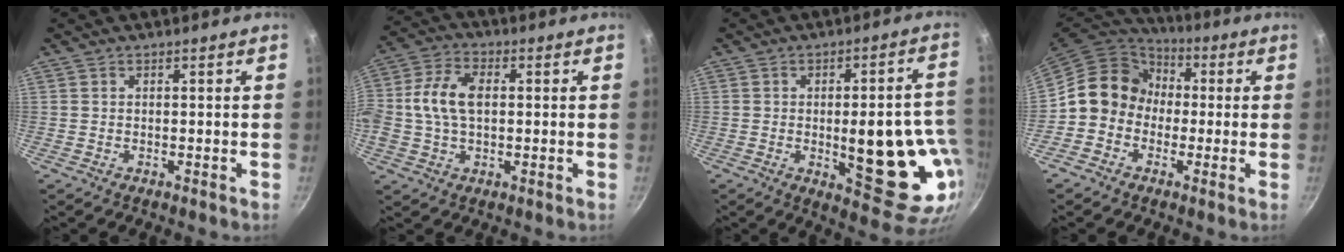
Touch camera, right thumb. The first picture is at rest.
{"total": 10.4, "force": [0.8, 6.6, 8.0], "torque": [-0.153, 0.021, 0.001]}
{"total": 20.4, "force": [-3.0, 7.8, 18.6], "torque": [-0.195, 0.000, -0.031]}
{"total": 11.5, "force": [-0.4, 10.3, 5.2], "torque": [-0.044, 0.036, -0.028]}